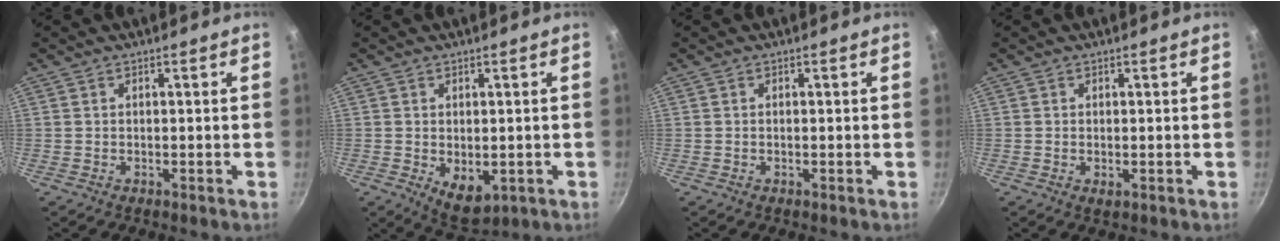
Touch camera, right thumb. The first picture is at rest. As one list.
[{"total": 6.3, "force": [-1.0, 3.9, 4.8], "torque": [-0.059, -0.014, 0.000]}, {"total": 0.0}, {"total": 0.9, "force": [-0.2, 0.5, 0.8], "torque": [-0.014, -0.003, -0.001]}]